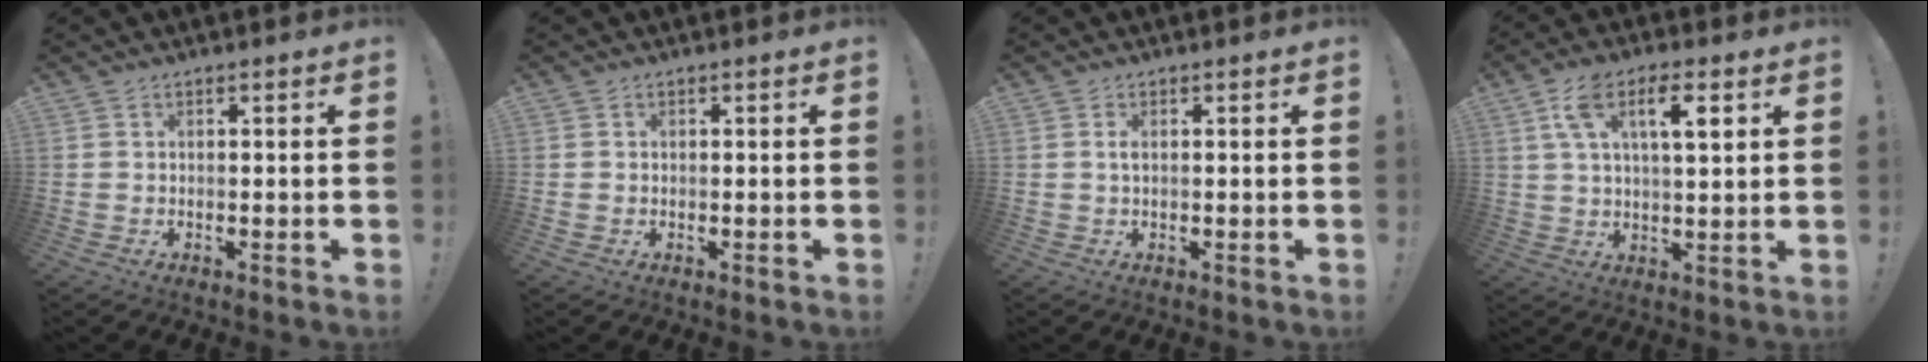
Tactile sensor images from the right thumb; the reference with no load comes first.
{"total": 0.0}
{"total": 1.1, "force": [0.1, 0.3, 1.1], "torque": [-0.029, 0.005, 0.003]}
{"total": 10.4, "force": [4.1, 4.0, 8.7], "torque": [-0.143, 0.002, 0.070]}